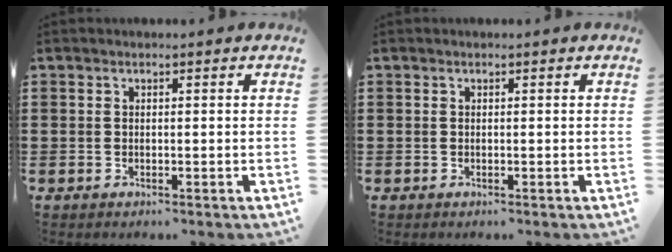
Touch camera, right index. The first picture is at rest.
{"total": 0.0}